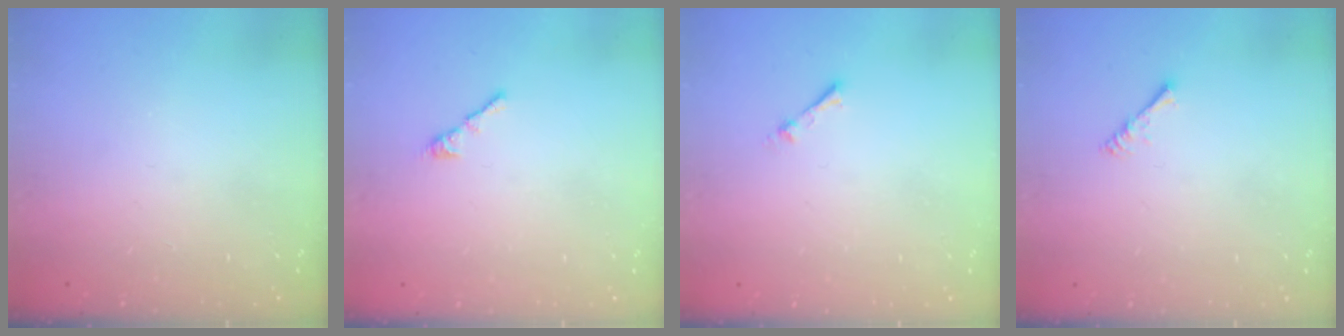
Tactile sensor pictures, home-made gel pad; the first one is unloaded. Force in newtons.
{"total": 0.6, "press": 0.4, "slide": 0.4}
{"total": 1.7, "press": 1.7, "slide": 0.2}
{"total": 2.2, "press": 2.1, "slide": 0.5}